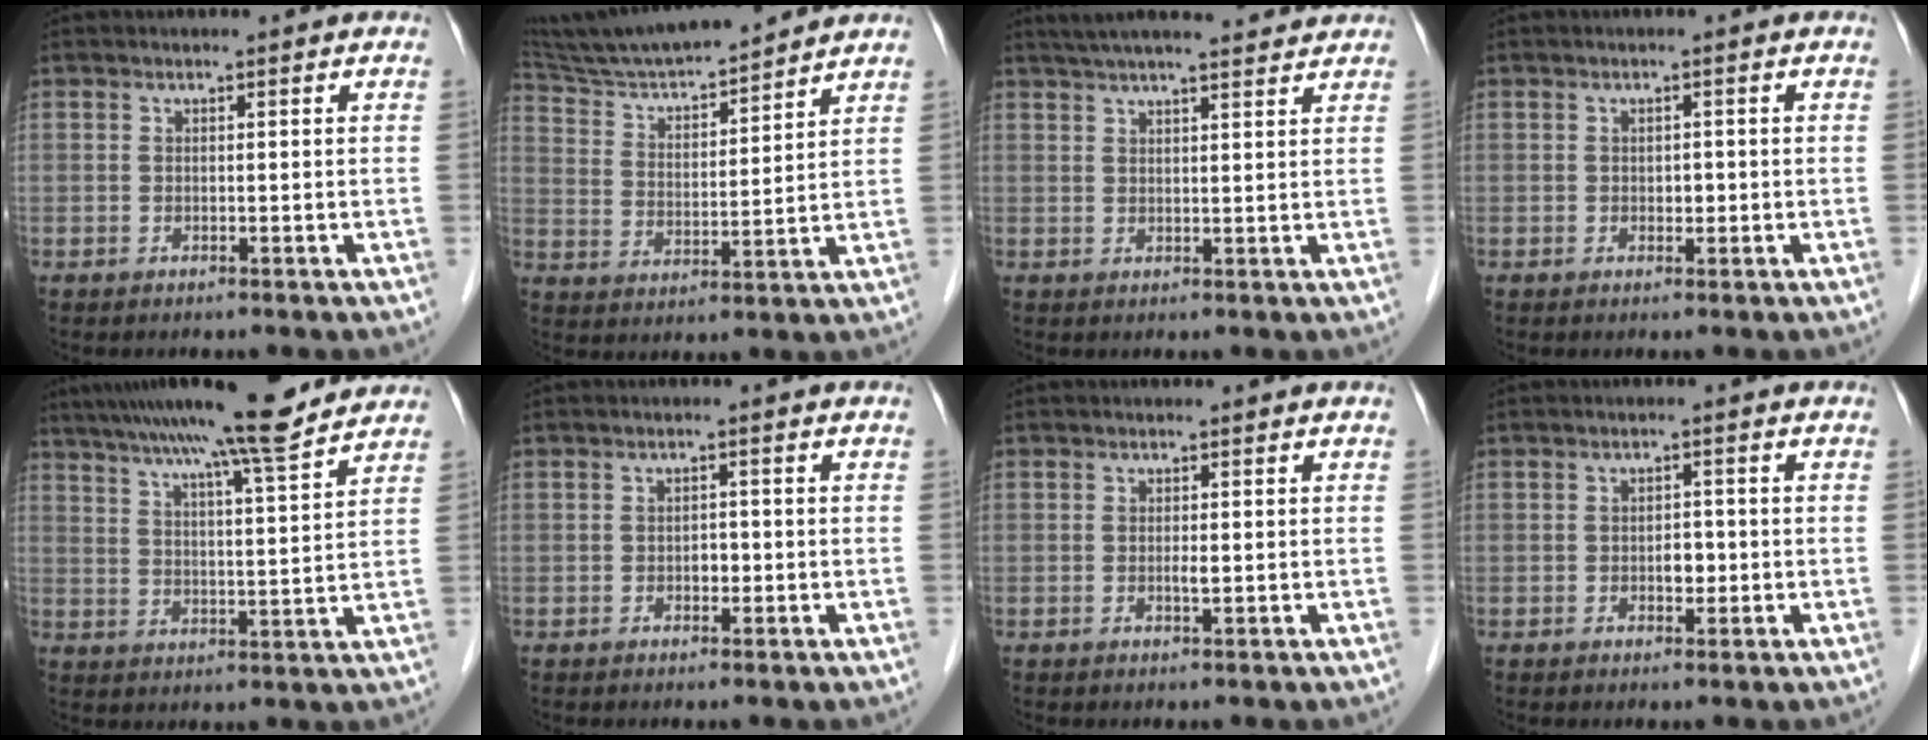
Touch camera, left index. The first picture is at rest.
{"total": 15.5, "force": [14.3, 0.9, 5.9], "torque": [-0.109, 0.010, 0.246]}
{"total": 13.2, "force": [11.8, 1.3, 5.7], "torque": [-0.093, 0.032, 0.164]}
{"total": 1.2, "force": [-0.2, 0.9, 0.9], "torque": [-0.013, 0.002, -0.001]}
{"total": 16.8, "force": [14.2, 0.1, 9.0], "torque": [-0.150, 0.024, 0.205]}
{"total": 1.5, "force": [-0.5, 1.0, 1.1], "torque": [-0.015, 0.003, -0.007]}
{"total": 0.9, "force": [-0.1, 0.1, 0.9], "torque": [-0.018, -0.002, -0.001]}
{"total": 2.2, "force": [-0.5, 1.3, 1.7], "torque": [-0.024, 0.003, -0.005]}